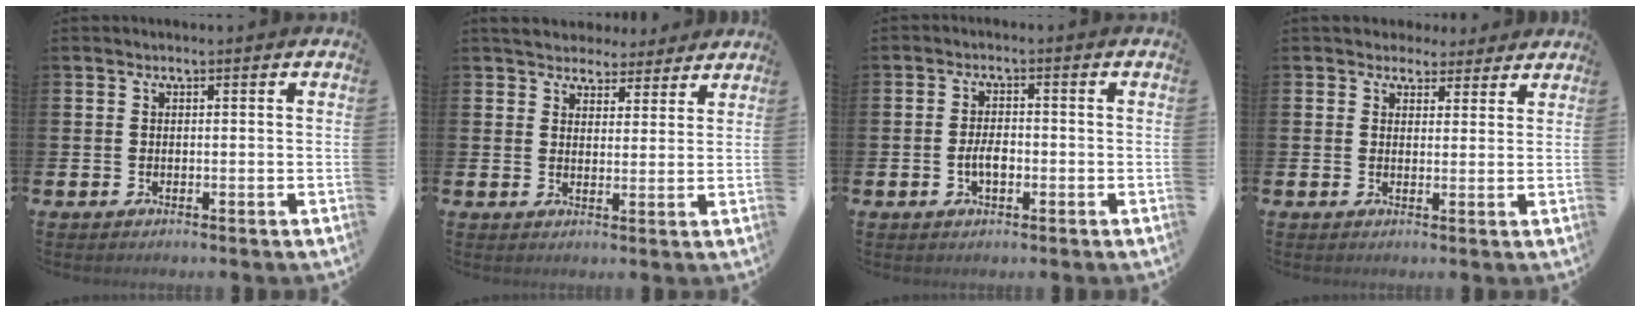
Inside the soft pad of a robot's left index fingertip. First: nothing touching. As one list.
[{"total": 4.8, "force": [4.4, 1.8, 0.3], "torque": [-0.021, -0.021, 0.079]}, {"total": 3.0, "force": [-0.6, 1.6, 2.5], "torque": [-0.034, -0.001, -0.015]}, {"total": 3.3, "force": [2.7, 1.9, -0.2], "torque": [0.004, -0.011, 0.046]}]